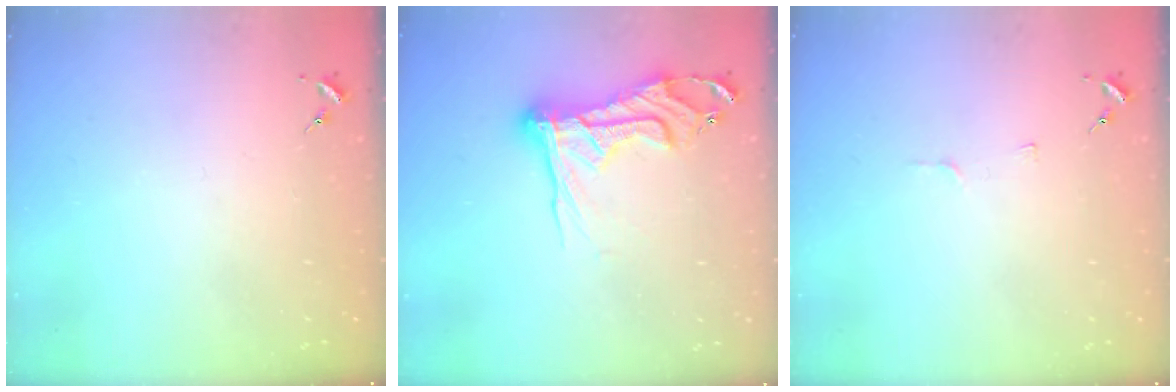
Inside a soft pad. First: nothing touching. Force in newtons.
{"total": 17.5, "press": 17.5, "slide": 1.7}
{"total": 3.6, "press": 3.6, "slide": 0.4}